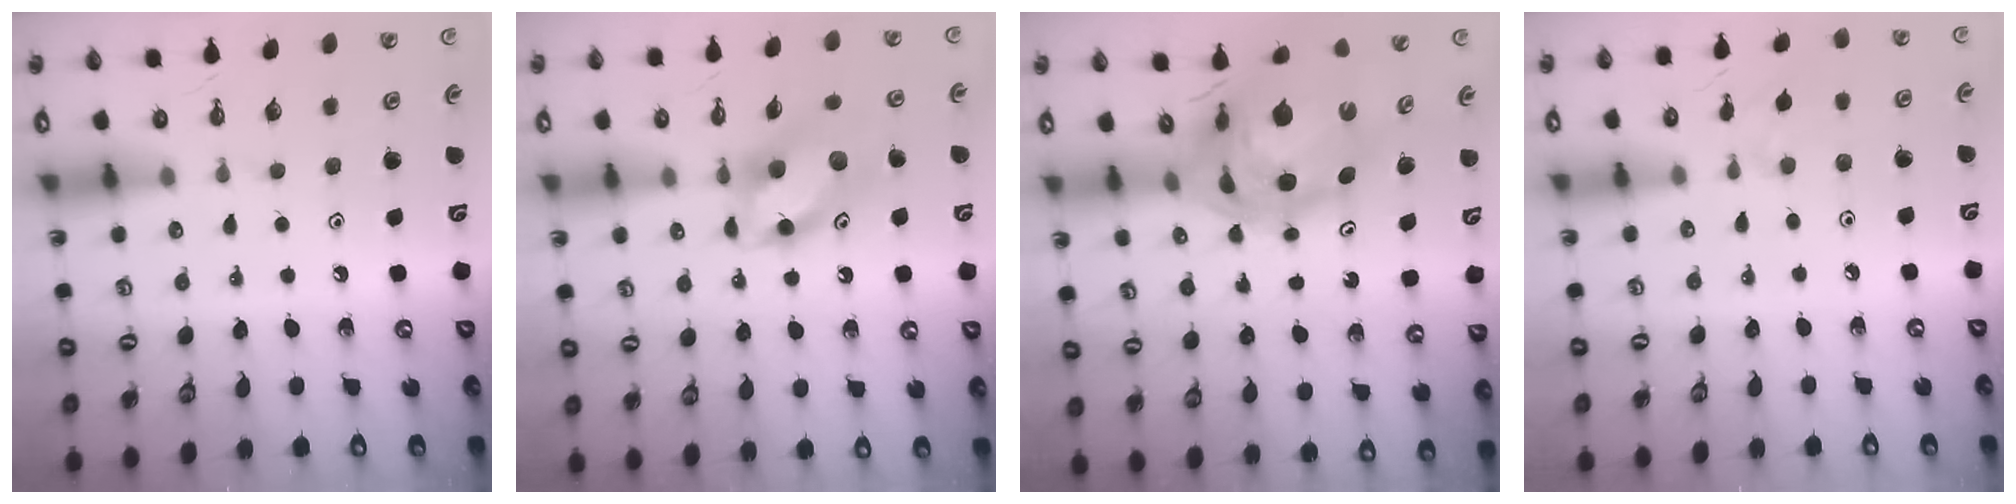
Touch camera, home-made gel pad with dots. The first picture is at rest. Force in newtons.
{"total": 11.2, "press": 11.1, "slide": 1.6}
{"total": 15.0, "press": 14.9, "slide": 2.0}
{"total": 2.4, "press": 2.4, "slide": 0.4}